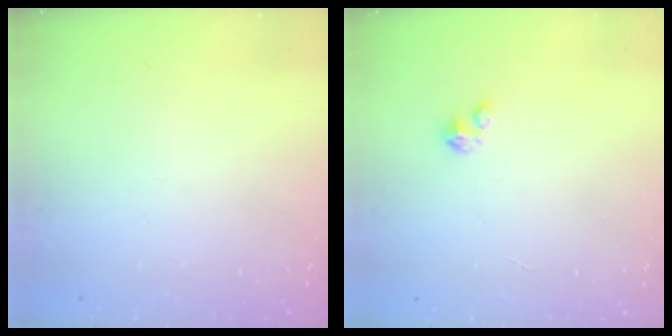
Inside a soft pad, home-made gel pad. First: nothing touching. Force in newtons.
{"total": 1.2, "press": 1.2, "slide": 0.2}